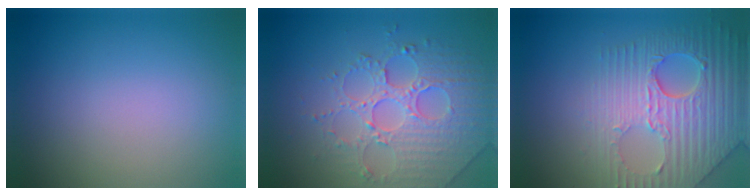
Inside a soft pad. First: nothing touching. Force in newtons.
{"total": 4.4, "press": 4.3, "slide": 1.0}
{"total": 6.7, "press": 5.5, "slide": 4.0}